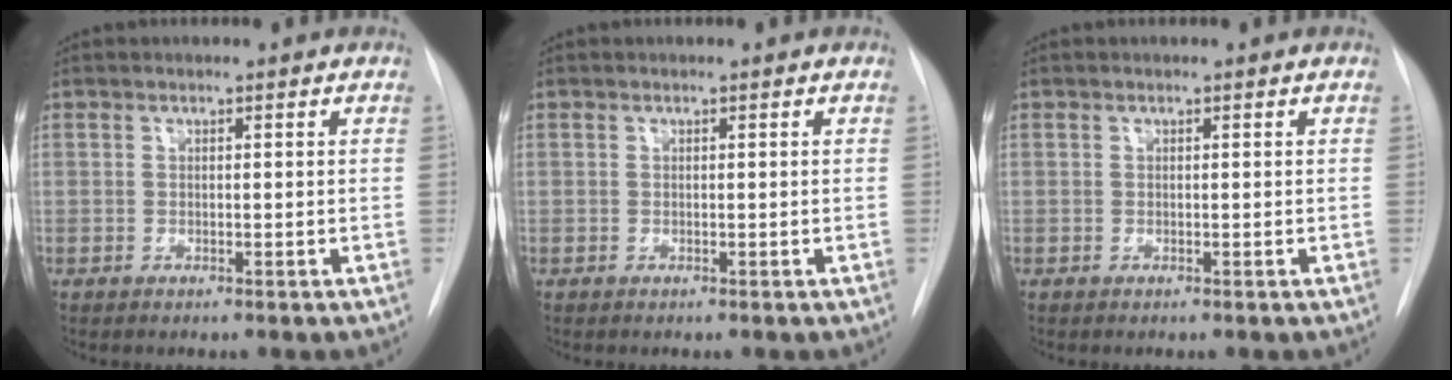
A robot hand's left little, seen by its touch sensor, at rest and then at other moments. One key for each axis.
{"total": 0.0}
{"total": 0.0}